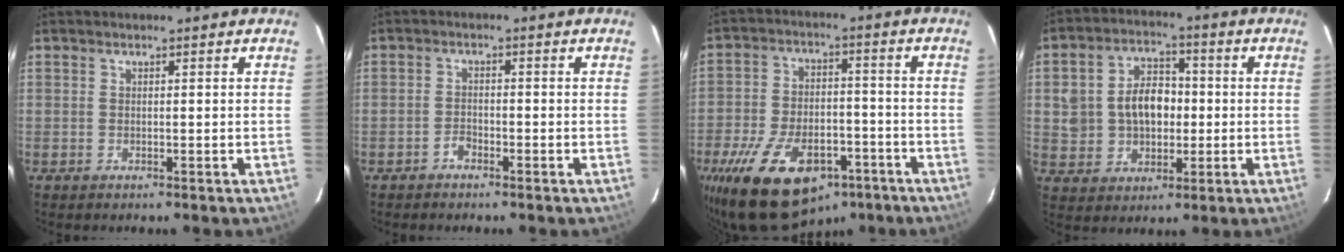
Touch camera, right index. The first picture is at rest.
{"total": 1.7, "force": [-1.3, 0.8, 0.6], "torque": [-0.012, 0.003, -0.023]}
{"total": 21.1, "force": [-12.8, 11.1, 12.6], "torque": [-0.260, -0.015, -0.193]}
{"total": 10.2, "force": [0.3, 7.9, 6.5], "torque": [-0.138, 0.027, 0.019]}